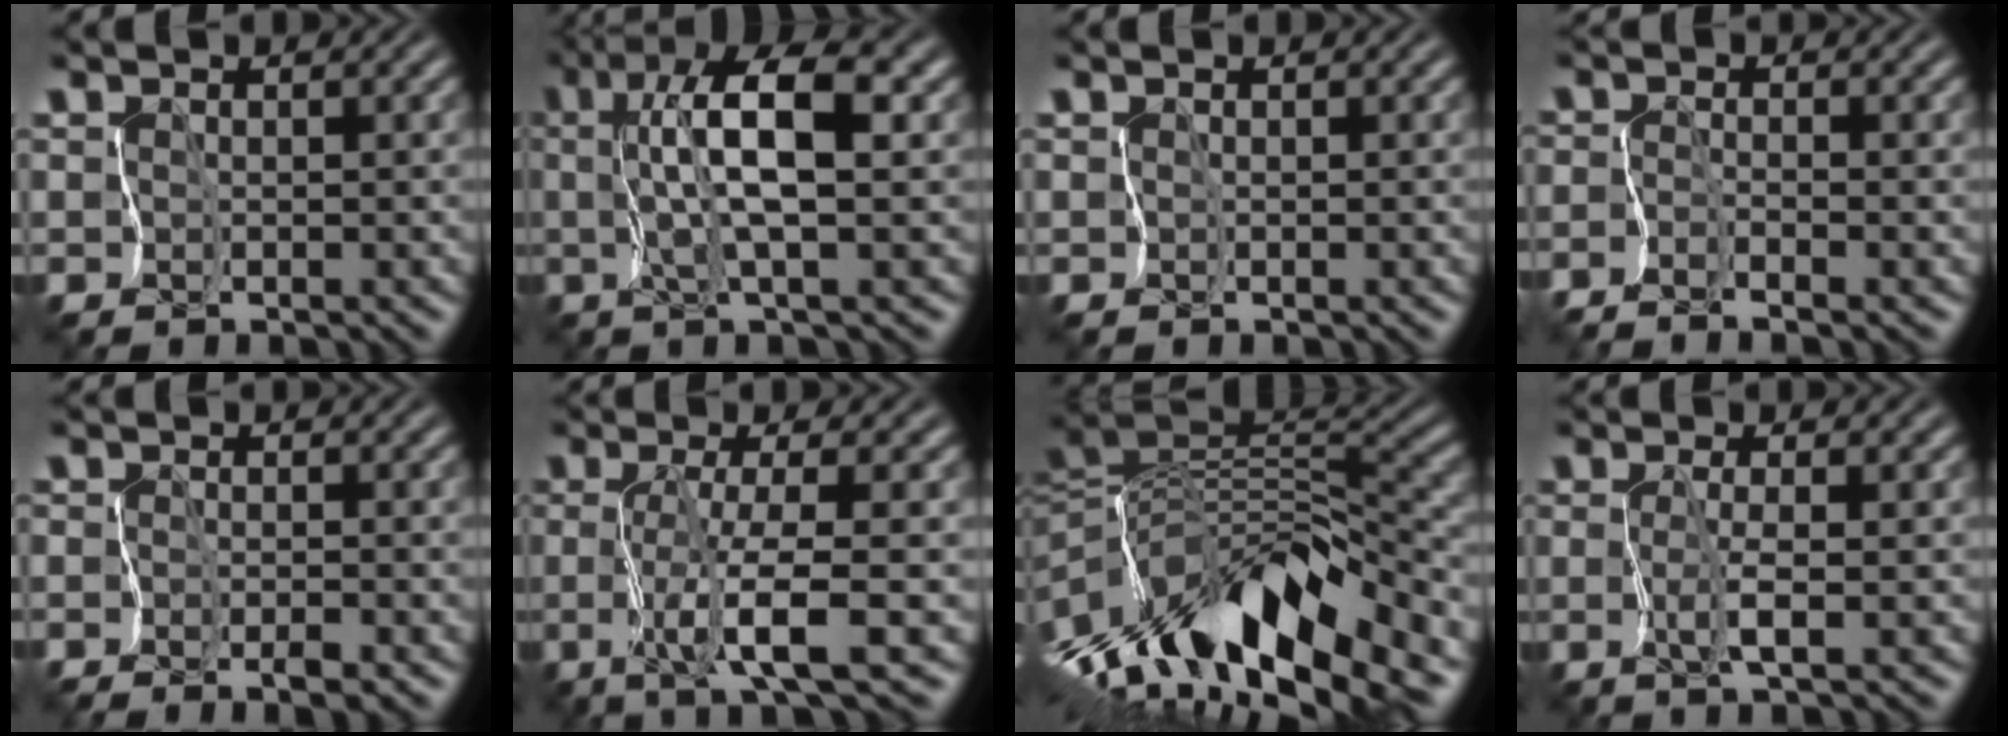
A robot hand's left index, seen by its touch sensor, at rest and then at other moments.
{"total": 6.4, "force": [1.2, 1.2, 6.1], "torque": [-0.114, 0.009, 0.016]}
{"total": 0.0}
{"total": 2.0, "force": [-1.8, -0.6, 0.6], "torque": [-0.017, -0.008, -0.041]}
{"total": 1.5, "force": [-1.3, 0.2, 0.8], "torque": [-0.015, -0.005, -0.025]}
{"total": 4.5, "force": [-1.3, -0.1, 4.3], "torque": [-0.083, -0.004, -0.026]}
{"total": 14.0, "force": [-5.4, 5.9, 11.5], "torque": [-0.220, 0.011, -0.089]}
{"total": 1.5, "force": [-0.3, -0.5, 1.4], "torque": [-0.035, -0.002, -0.007]}